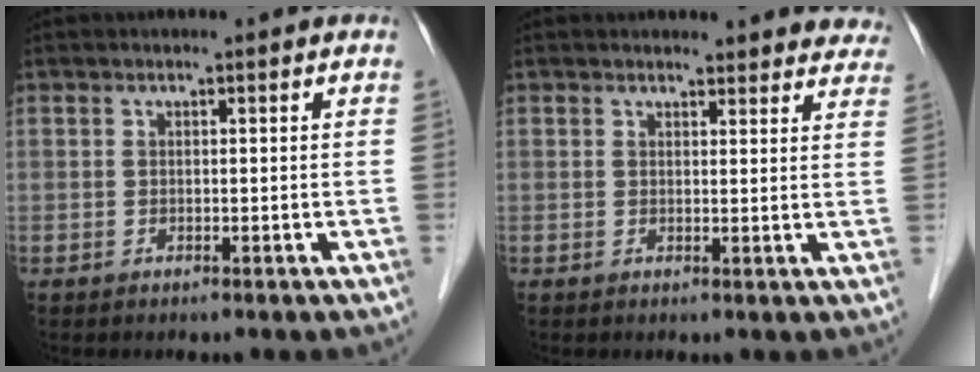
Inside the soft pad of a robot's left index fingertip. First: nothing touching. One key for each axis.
{"total": 9.2, "fx": 8.7, "fy": 2.7, "fz": 1.0, "tx": 0.032, "ty": -0.006, "tz": 0.066}